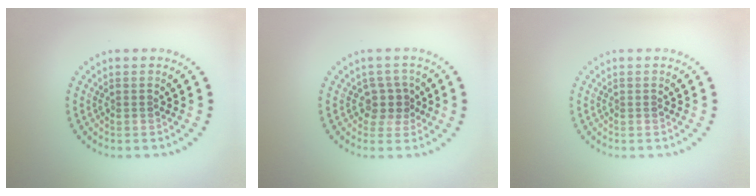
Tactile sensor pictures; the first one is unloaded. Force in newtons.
{"total": 2.2, "press": 1.7, "slide": 1.4}
{"total": 0.0}